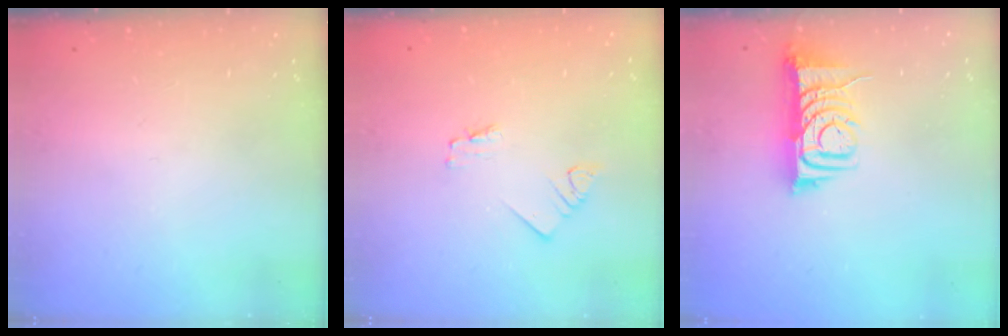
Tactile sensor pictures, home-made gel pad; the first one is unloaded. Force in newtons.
{"total": 1.6, "press": 1.6, "slide": 0.1}
{"total": 7.9, "press": 7.9, "slide": 1.0}